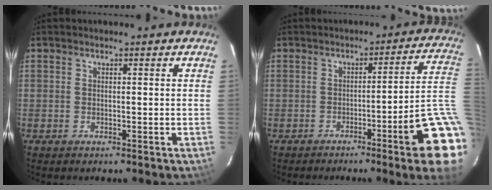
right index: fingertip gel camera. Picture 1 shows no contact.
{"total": 12.8, "force": [-5.0, -0.4, 11.8], "torque": [-0.112, 0.007, -0.060]}